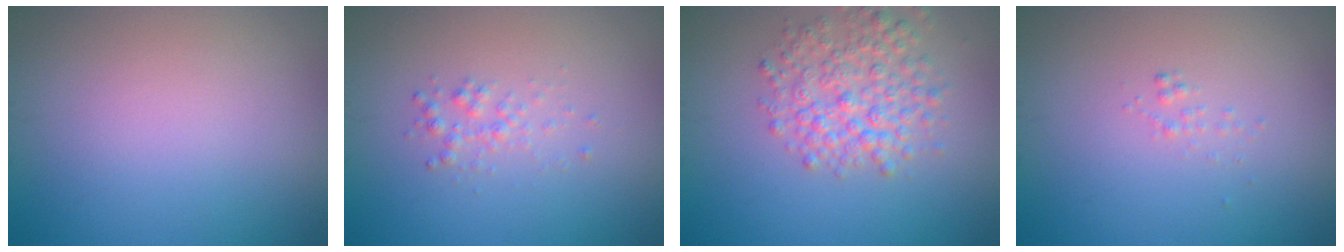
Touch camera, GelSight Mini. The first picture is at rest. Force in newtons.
{"total": 1.1, "press": 1.1, "slide": 0.1}
{"total": 4.1, "press": 4.1, "slide": 0.2}
{"total": 0.5, "press": 0.5, "slide": 0.0}